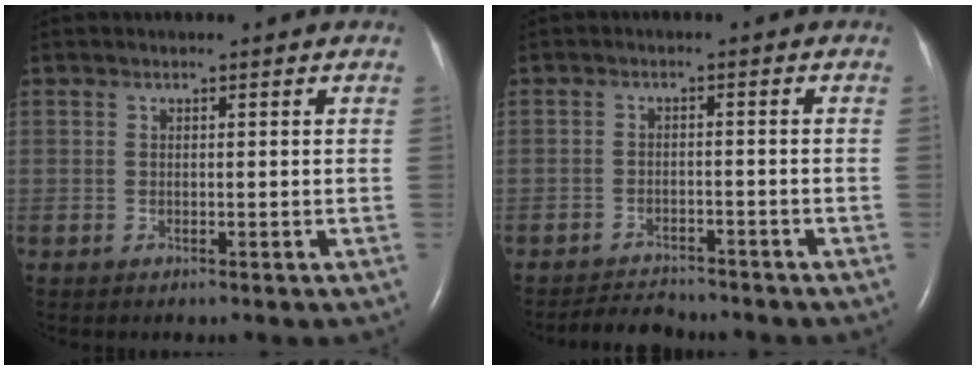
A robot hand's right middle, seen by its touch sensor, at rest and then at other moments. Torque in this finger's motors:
{"motor_torque": [-0.01, -0.01, 0.00, -0.01]}